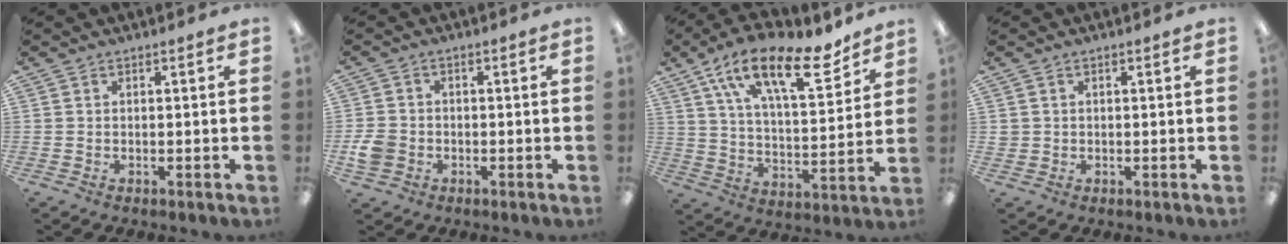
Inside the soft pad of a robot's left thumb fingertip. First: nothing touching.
{"total": 4.6, "force": [-1.6, 3.8, 2.0], "torque": [-0.044, 0.007, -0.030]}
{"total": 21.6, "force": [13.8, 8.6, 14.1], "torque": [-0.223, -0.070, 0.232]}
{"total": 1.2, "force": [0.3, 1.2, 0.1], "torque": [-0.003, 0.004, 0.005]}